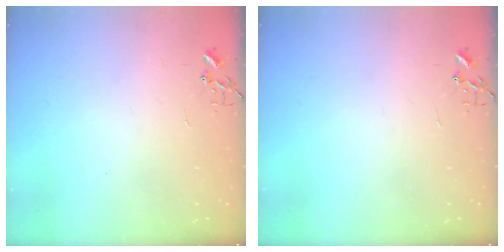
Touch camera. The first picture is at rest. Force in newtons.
{"total": 0.0}